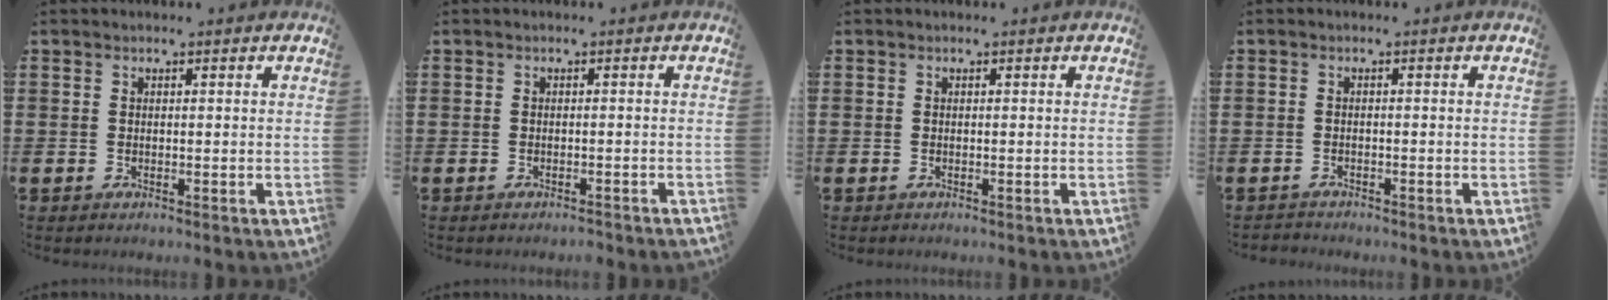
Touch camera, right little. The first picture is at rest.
{"total": 0.8, "force": [-0.7, 0.0, 0.2], "torque": [-0.004, -0.002, -0.015]}
{"total": 0.0}
{"total": 0.8, "force": [-0.7, 0.1, -0.1], "torque": [0.001, 0.000, -0.016]}